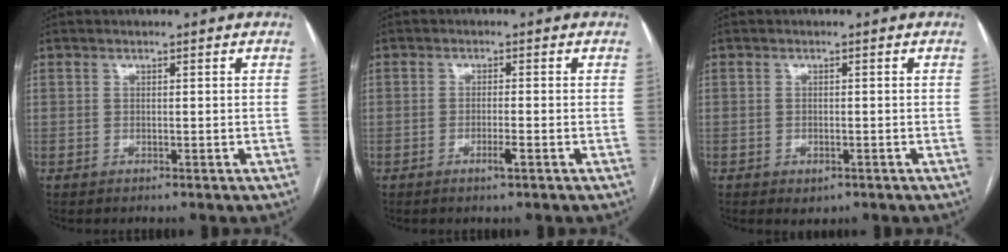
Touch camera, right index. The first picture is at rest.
{"total": 2.1, "force": [-1.2, -0.1, 1.8], "torque": [-0.029, -0.005, -0.022]}
{"total": 1.7, "force": [-0.9, 1.0, 1.1], "torque": [-0.013, 0.000, -0.004]}